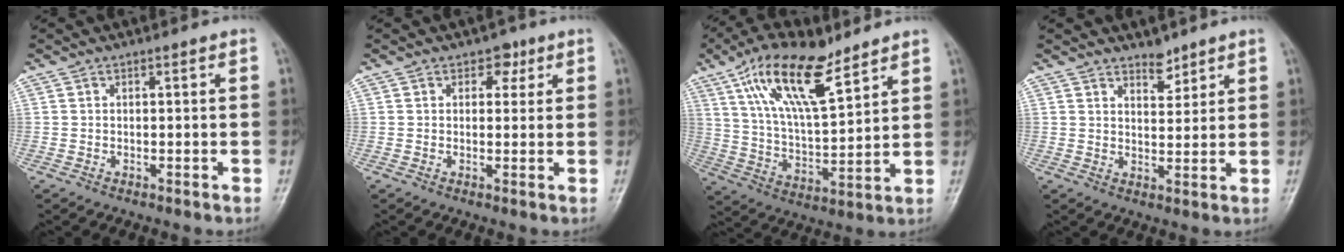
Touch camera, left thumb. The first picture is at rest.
{"total": 3.1, "force": [1.5, 2.3, 1.4], "torque": [0.005, -0.003, 0.015]}
{"total": 16.7, "force": [10.1, 6.0, 11.8], "torque": [-0.196, -0.037, 0.193]}
{"total": 3.6, "force": [2.9, 1.6, 1.3], "torque": [-0.005, -0.025, 0.050]}